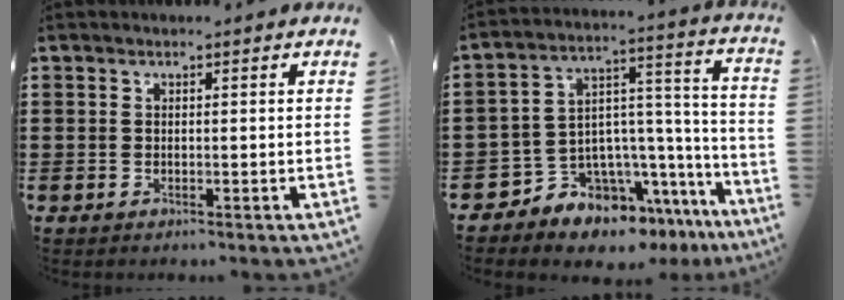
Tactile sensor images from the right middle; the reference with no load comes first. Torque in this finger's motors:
{"motor_torque": [2.14, 0.00, 0.25, 0.08]}